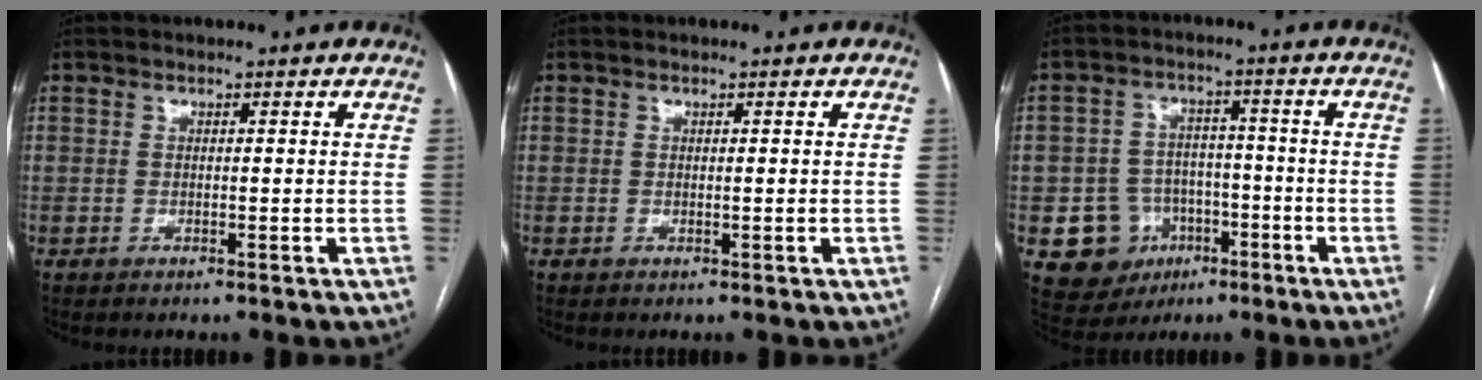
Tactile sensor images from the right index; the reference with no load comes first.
{"total": 0.0}
{"total": 9.5, "force": [-3.5, 8.5, 2.4], "torque": [-0.044, 0.021, -0.042]}